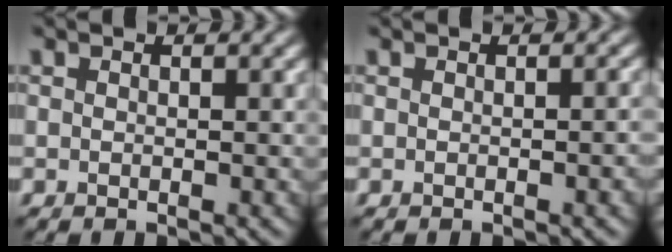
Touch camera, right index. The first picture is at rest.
{"total": 1.5, "force": [-0.2, 0.4, 1.5], "torque": [-0.013, 0.001, -0.003]}